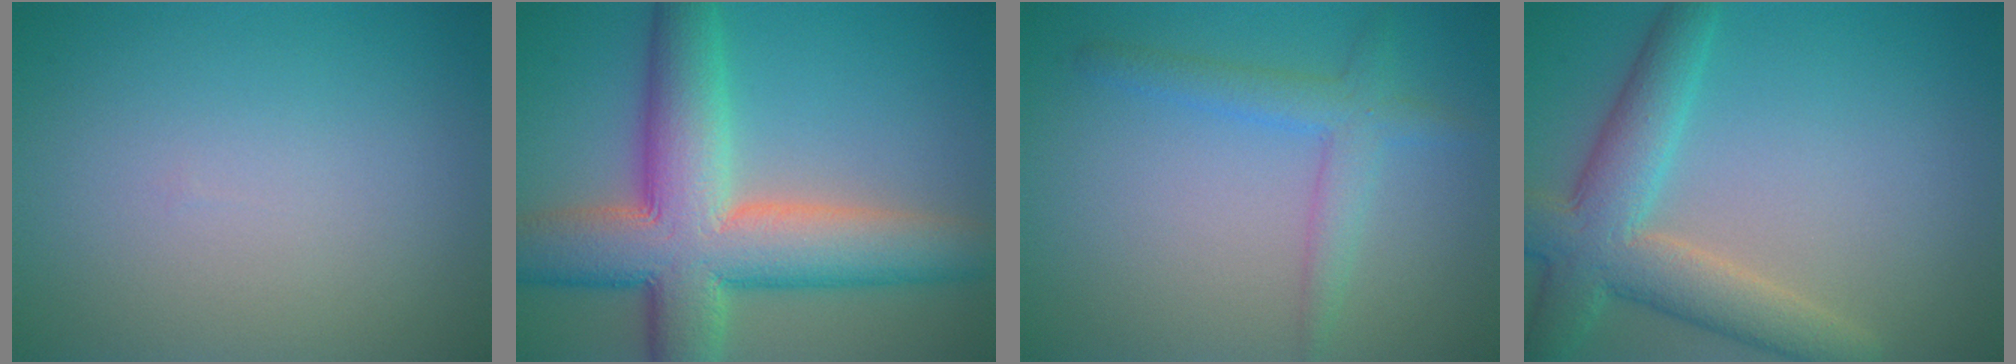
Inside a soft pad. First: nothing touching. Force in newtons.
{"total": 11.5, "press": 11.5, "slide": 0.4}
{"total": 2.8, "press": 2.8, "slide": 0.2}
{"total": 6.3, "press": 6.3, "slide": 0.2}